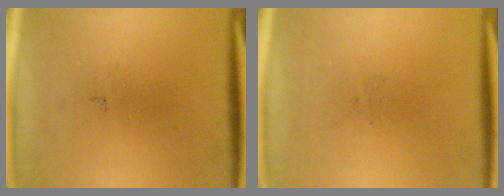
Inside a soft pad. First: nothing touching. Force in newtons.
{"total": 0.0}